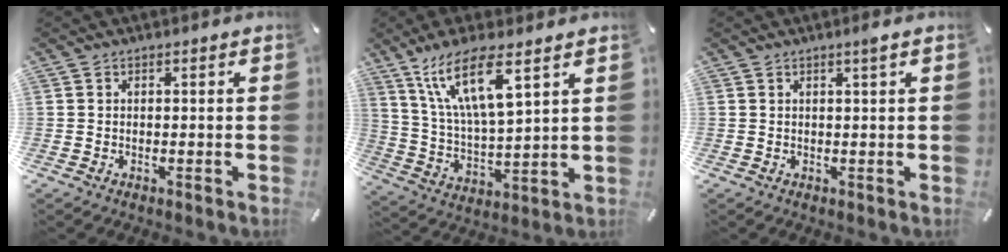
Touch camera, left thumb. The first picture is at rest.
{"total": 14.6, "force": [9.0, 4.2, 10.8], "torque": [-0.237, -0.023, 0.153]}
{"total": 1.7, "force": [1.0, -0.1, 1.4], "torque": [-0.028, -0.002, 0.016]}